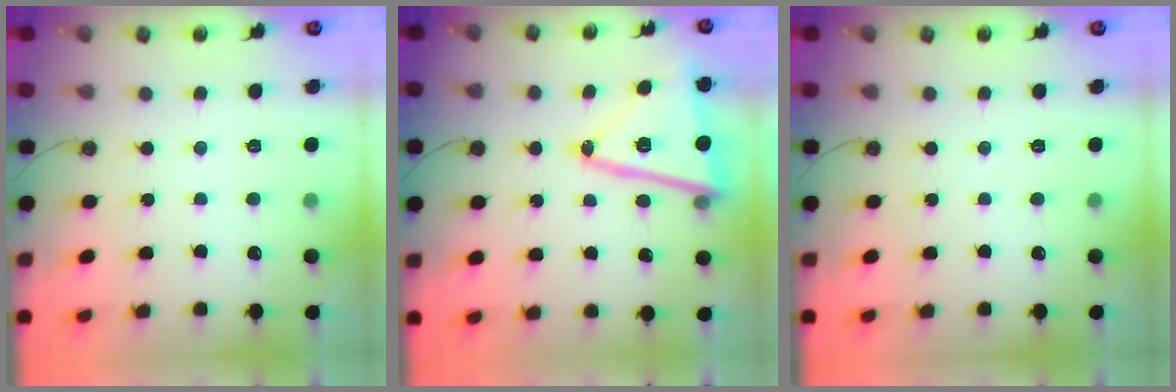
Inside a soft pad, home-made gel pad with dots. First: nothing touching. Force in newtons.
{"total": 17.3, "press": 17.2, "slide": 1.5}
{"total": 0.0}